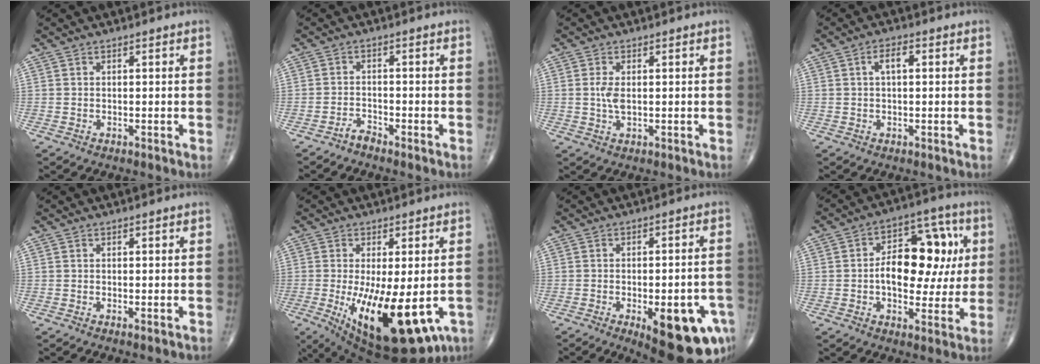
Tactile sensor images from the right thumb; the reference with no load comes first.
{"total": 1.8, "force": [-1.8, 0.3, 0.3], "torque": [-0.004, 0.008, -0.035]}
{"total": 2.8, "force": [0.2, 1.3, 2.5], "torque": [-0.056, -0.001, 0.005]}
{"total": 2.9, "force": [0.6, 1.3, 2.5], "torque": [-0.046, 0.008, 0.008]}
{"total": 0.6, "force": [-0.1, 0.1, 0.6], "torque": [-0.012, -0.003, -0.003]}
{"total": 19.1, "force": [-5.2, 7.4, 16.8], "torque": [-0.259, -0.030, -0.057]}
{"total": 17.2, "force": [-7.1, 6.6, 14.2], "torque": [-0.128, 0.017, -0.077]}
{"total": 16.3, "force": [1.2, 9.7, 13.0], "torque": [-0.146, 0.029, 0.017]}